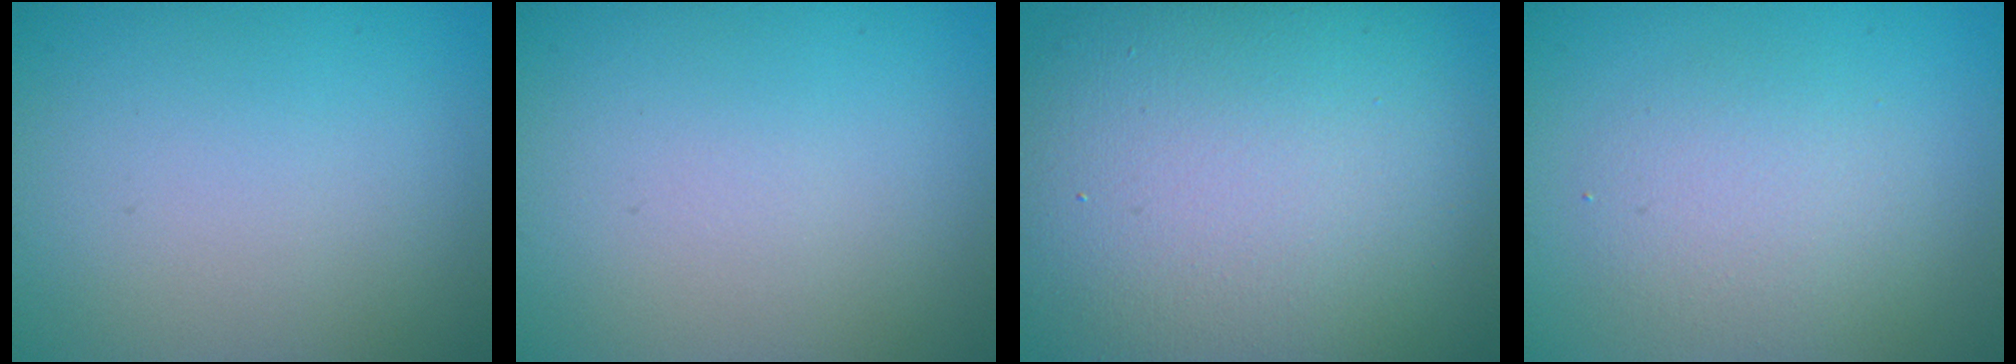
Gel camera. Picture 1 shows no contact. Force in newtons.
{"total": 0.0}
{"total": 13.1, "press": 13.1, "slide": 1.1}
{"total": 3.0, "press": 3.0, "slide": 0.2}